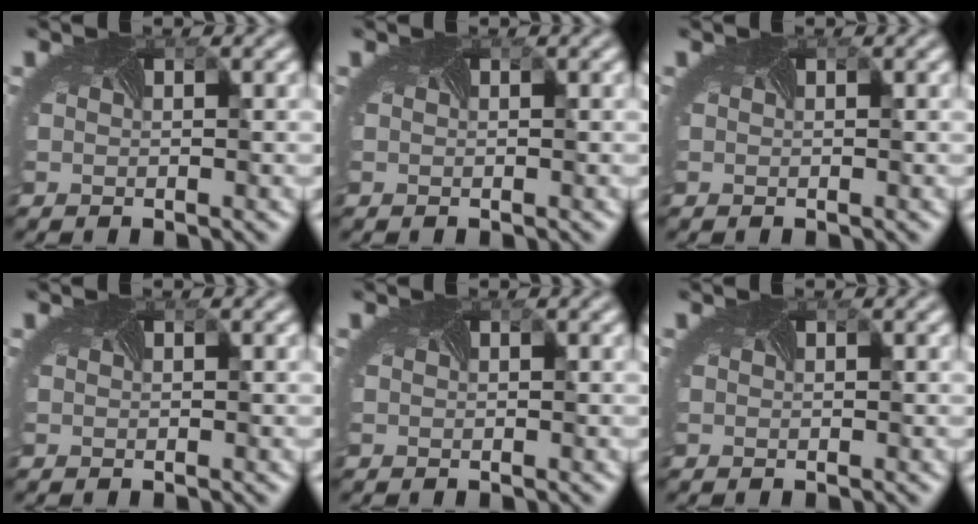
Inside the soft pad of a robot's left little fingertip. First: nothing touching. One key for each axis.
{"total": 0.0}
{"total": 0.0}
{"total": 0.0}
{"total": 0.0}
{"total": 0.0}